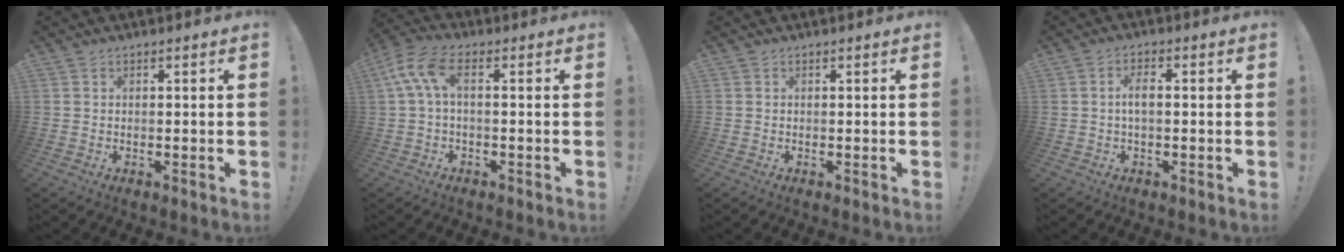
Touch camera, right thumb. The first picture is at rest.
{"total": 8.6, "force": [2.0, 3.3, 7.7], "torque": [-0.161, -0.006, 0.037]}
{"total": 0.0}
{"total": 3.6, "force": [-0.1, 1.1, 3.5], "torque": [-0.070, 0.004, -0.006]}